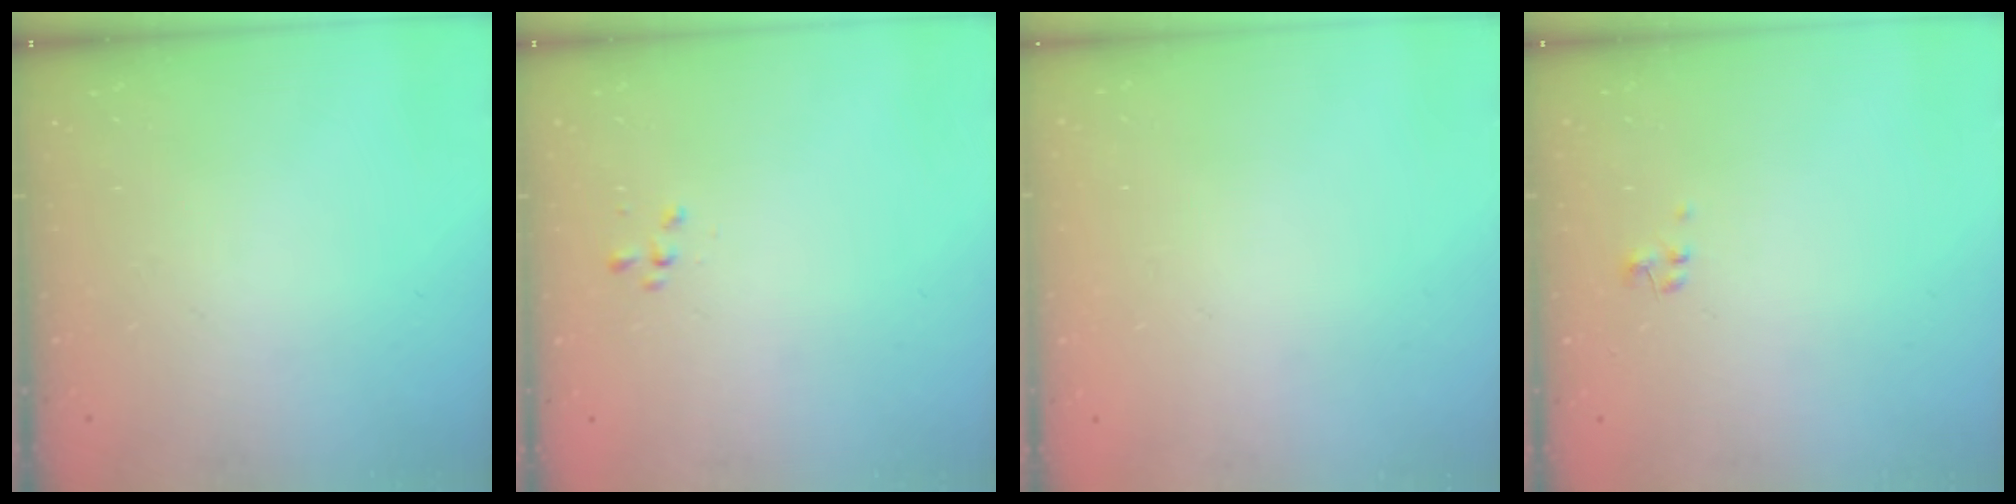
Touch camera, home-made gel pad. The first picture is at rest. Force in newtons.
{"total": 0.6, "press": 0.6, "slide": 0.2}
{"total": 1.8, "press": 1.8, "slide": 0.1}
{"total": 0.8, "press": 0.7, "slide": 0.3}